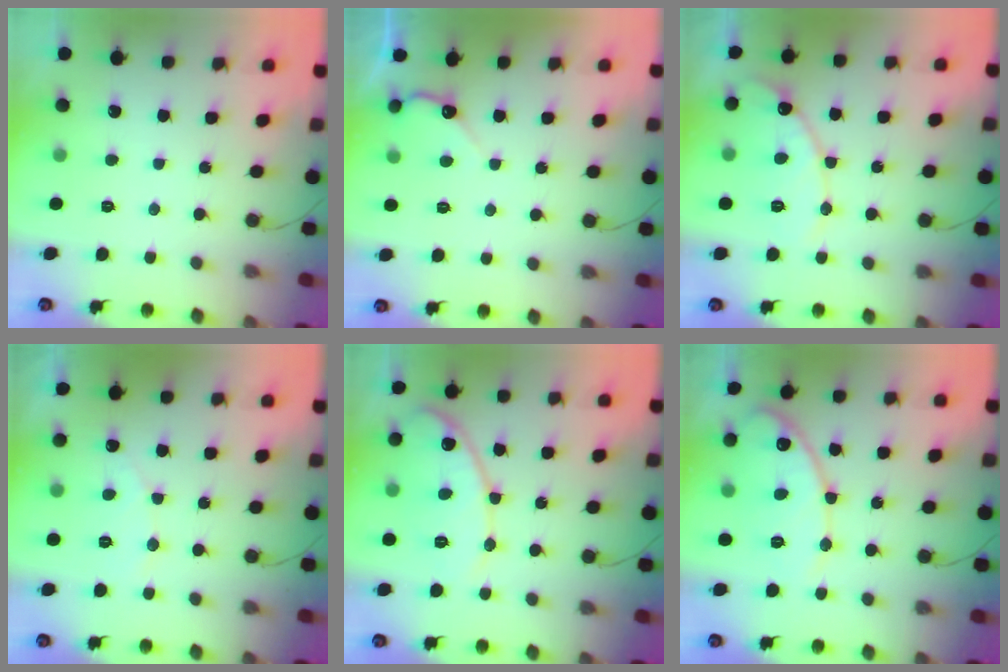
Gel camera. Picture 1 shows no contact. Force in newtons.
{"total": 4.5, "press": 4.4, "slide": 0.4}
{"total": 12.5, "press": 12.5, "slide": 1.1}
{"total": 4.2, "press": 4.2, "slide": 0.2}
{"total": 11.2, "press": 11.2, "slide": 0.4}
{"total": 13.6, "press": 13.6, "slide": 0.9}